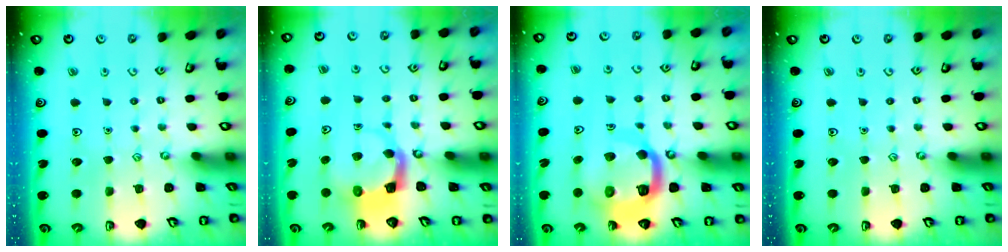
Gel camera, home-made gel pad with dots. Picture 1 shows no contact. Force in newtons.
{"total": 3.6, "press": 3.6, "slide": 0.7}
{"total": 13.4, "press": 13.3, "slide": 1.6}
{"total": 0.0}